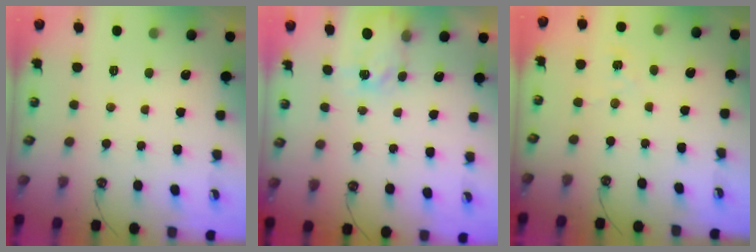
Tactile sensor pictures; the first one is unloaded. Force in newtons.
{"total": 4.3, "press": 4.3, "slide": 0.4}
{"total": 3.2, "press": 3.2, "slide": 0.4}